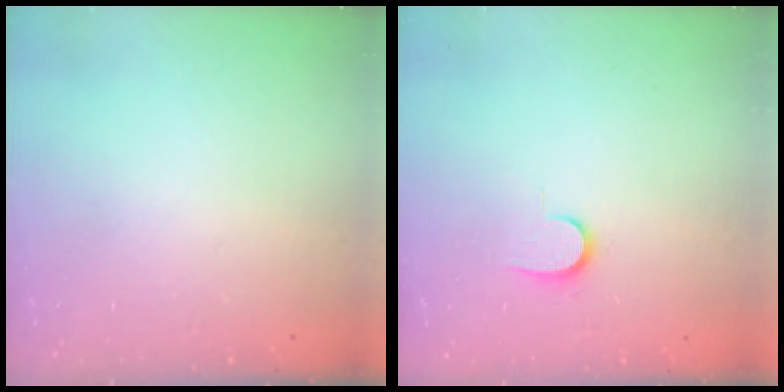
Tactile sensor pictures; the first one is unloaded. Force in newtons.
{"total": 6.7, "press": 6.6, "slide": 0.7}